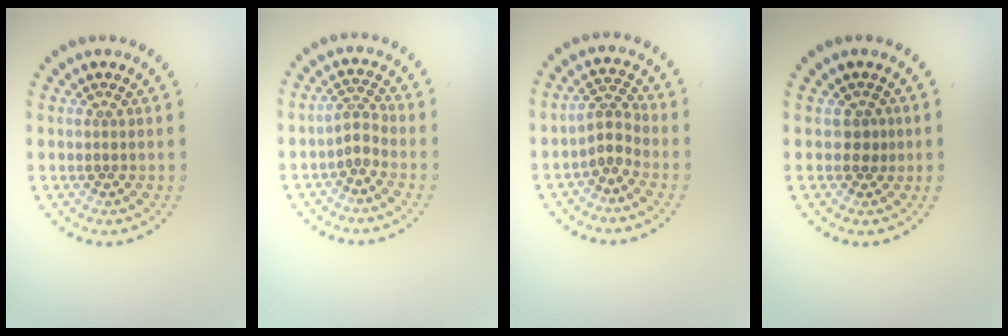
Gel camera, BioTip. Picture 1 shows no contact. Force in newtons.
{"total": 1.8, "press": 1.2, "slide": 1.3}
{"total": 2.2, "press": 1.6, "slide": 1.5}
{"total": 1.3, "press": 1.1, "slide": 0.8}